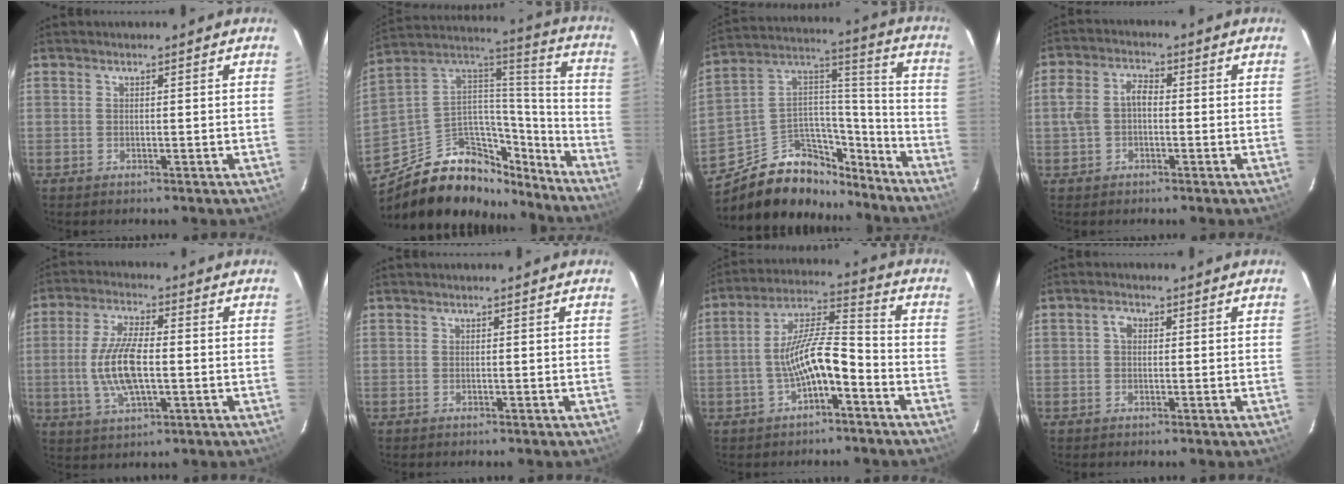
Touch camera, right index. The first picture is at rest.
{"total": 21.8, "force": [-15.2, 12.5, 9.2], "torque": [-0.188, 0.083, -0.229]}
{"total": 20.2, "force": [-14.6, 11.5, 7.9], "torque": [-0.161, 0.088, -0.218]}
{"total": 5.3, "force": [-0.8, 3.6, 3.9], "torque": [-0.084, 0.017, -0.012]}
{"total": 10.8, "force": [-1.2, 4.0, 9.9], "torque": [-0.205, -0.002, -0.021]}
{"total": 0.0}
{"total": 10.1, "force": [-4.1, 2.7, 8.9], "torque": [-0.176, 0.018, -0.069]}
{"total": 1.9, "force": [0.3, 1.4, 1.2], "torque": [-0.022, 0.008, 0.002]}